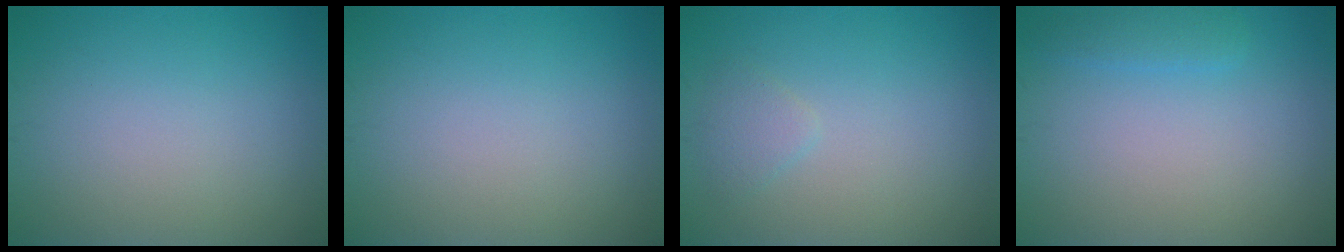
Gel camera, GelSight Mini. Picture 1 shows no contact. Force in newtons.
{"total": 0.0}
{"total": 1.2, "press": 1.2, "slide": 0.1}
{"total": 1.4, "press": 1.4, "slide": 0.1}